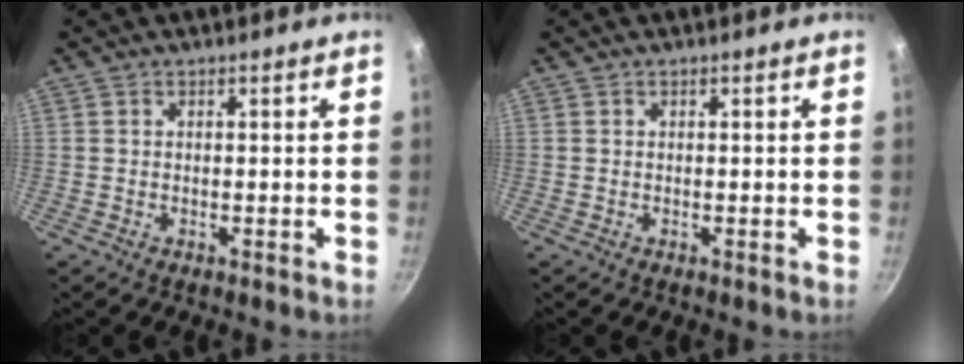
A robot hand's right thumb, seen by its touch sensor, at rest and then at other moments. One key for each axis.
{"total": 0.0}